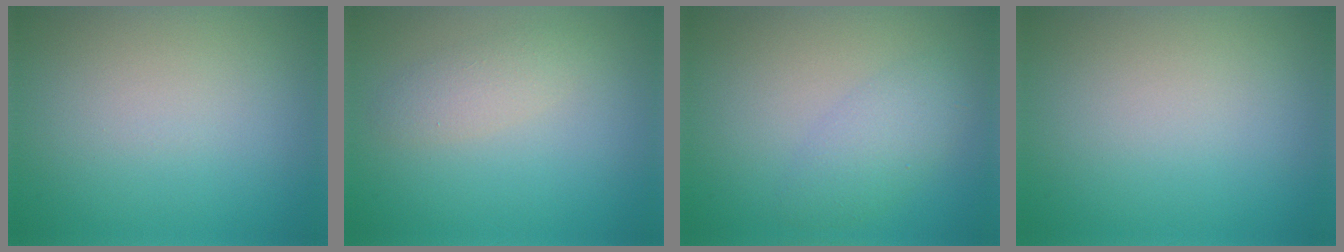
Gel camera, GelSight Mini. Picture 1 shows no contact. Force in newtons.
{"total": 1.8, "press": 1.8, "slide": 0.2}
{"total": 2.8, "press": 2.8, "slide": 0.1}
{"total": 0.0}